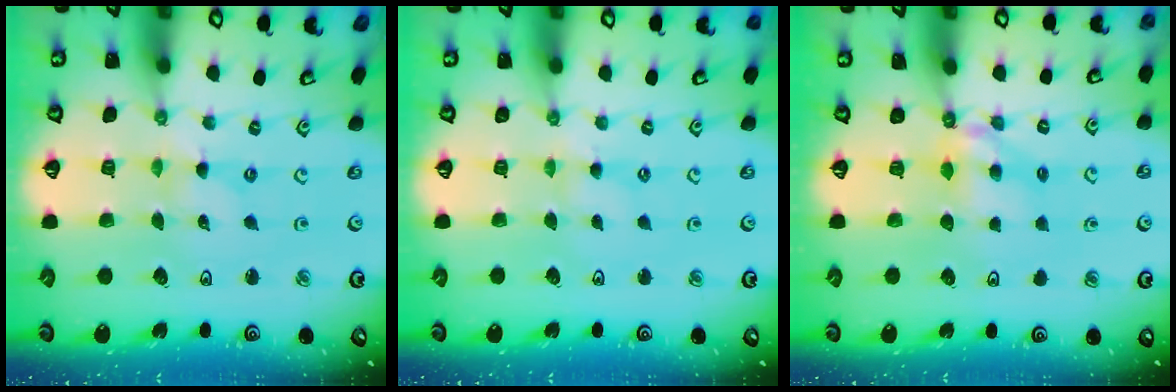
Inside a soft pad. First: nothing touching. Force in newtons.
{"total": 1.8, "press": 1.8, "slide": 0.5}
{"total": 5.8, "press": 5.8, "slide": 0.3}